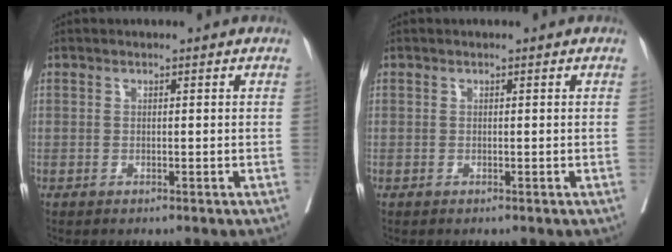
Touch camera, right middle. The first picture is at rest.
{"total": 0.0}